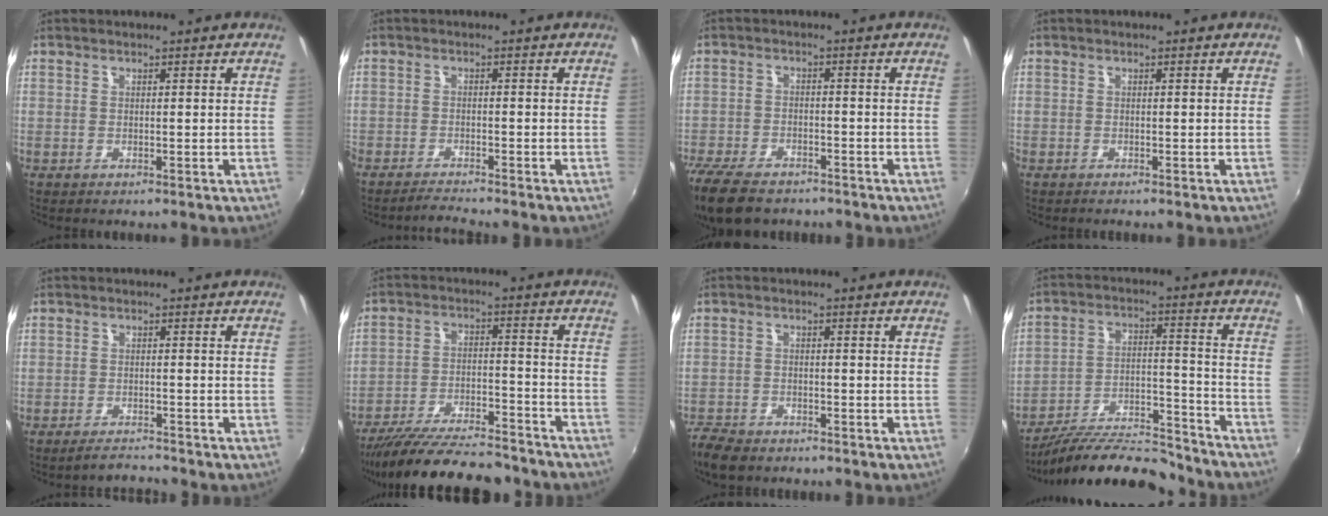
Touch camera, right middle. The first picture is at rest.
{"total": 2.8, "force": [-2.8, -0.4, 0.4], "torque": [-0.024, -0.008, -0.056]}
{"total": 12.3, "force": [-9.7, 5.1, 5.6], "torque": [-0.151, -0.028, -0.173]}
{"total": 0.5, "force": [-0.5, 0.0, 0.1], "torque": [-0.001, -0.005, -0.011]}
{"total": 2.4, "force": [-2.4, 0.2, 0.3], "torque": [-0.016, -0.001, -0.043]}
{"total": 20.6, "force": [-17.9, 4.2, 9.3], "torque": [-0.177, -0.031, -0.267]}
{"total": 6.8, "force": [-5.7, 2.9, 2.4], "torque": [-0.078, -0.017, -0.107]}
{"total": 18.8, "force": [-16.9, 4.2, 7.0], "torque": [-0.127, 0.010, -0.251]}